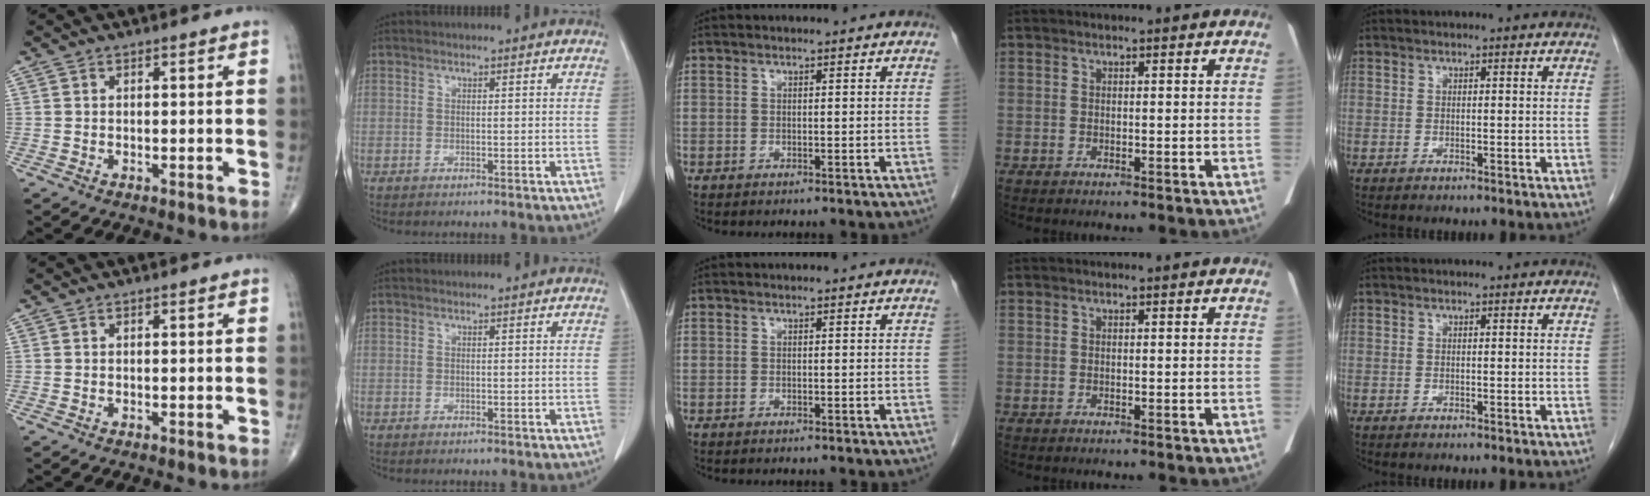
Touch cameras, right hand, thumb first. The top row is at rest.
{}